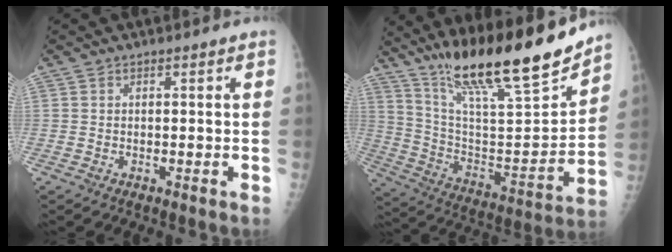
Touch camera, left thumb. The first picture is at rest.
{"total": 25.5, "force": [19.7, 3.9, 15.7], "torque": [-0.236, -0.089, 0.338]}